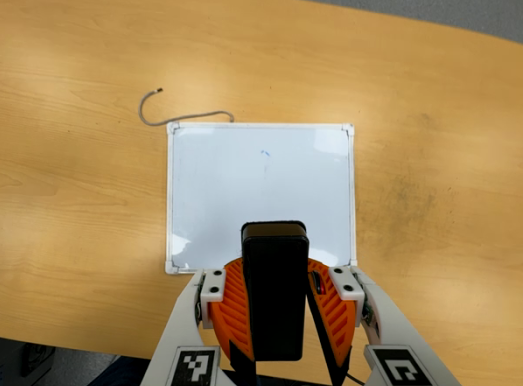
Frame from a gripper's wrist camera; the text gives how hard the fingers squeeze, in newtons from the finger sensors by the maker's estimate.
{"total": 9.9, "left": 9.6, "right": 10.2}